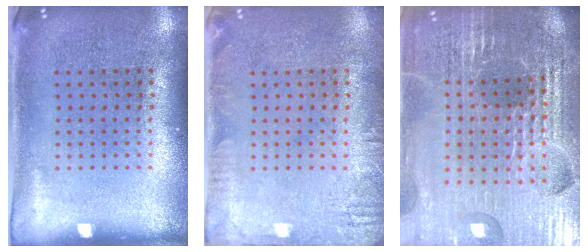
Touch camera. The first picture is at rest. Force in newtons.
{"total": 1.9, "press": 1.9, "slide": 0.3}
{"total": 5.4, "press": 5.0, "slide": 2.2}